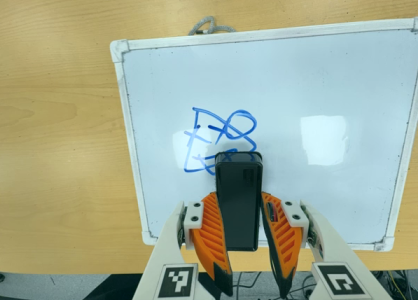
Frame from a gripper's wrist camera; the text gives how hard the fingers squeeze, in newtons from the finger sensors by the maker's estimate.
{"total": 6.6, "left": 5.0, "right": 8.2}